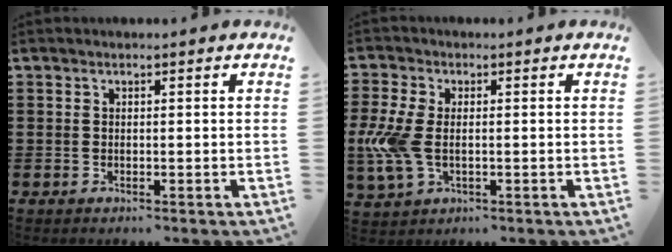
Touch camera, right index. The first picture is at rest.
{"total": 7.2, "force": [-0.7, 3.8, 6.0], "torque": [-0.154, -0.007, -0.019]}